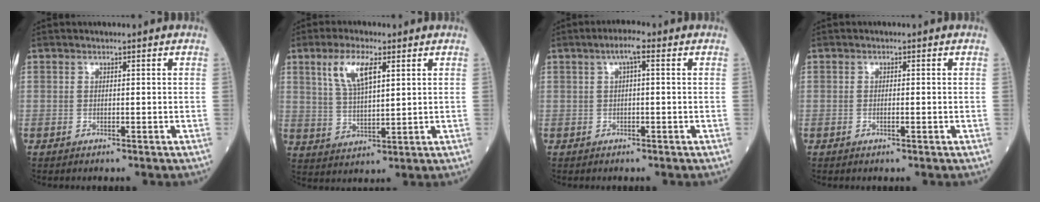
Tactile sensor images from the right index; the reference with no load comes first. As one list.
[{"total": 8.0, "force": [3.5, 2.7, 6.7], "torque": [-0.144, 0.010, 0.073]}, {"total": 3.4, "force": [1.3, 1.0, 3.0], "torque": [-0.066, 0.018, 0.023]}, {"total": 1.2, "force": [-0.3, 0.5, 1.0], "torque": [-0.029, 0.000, -0.003]}]